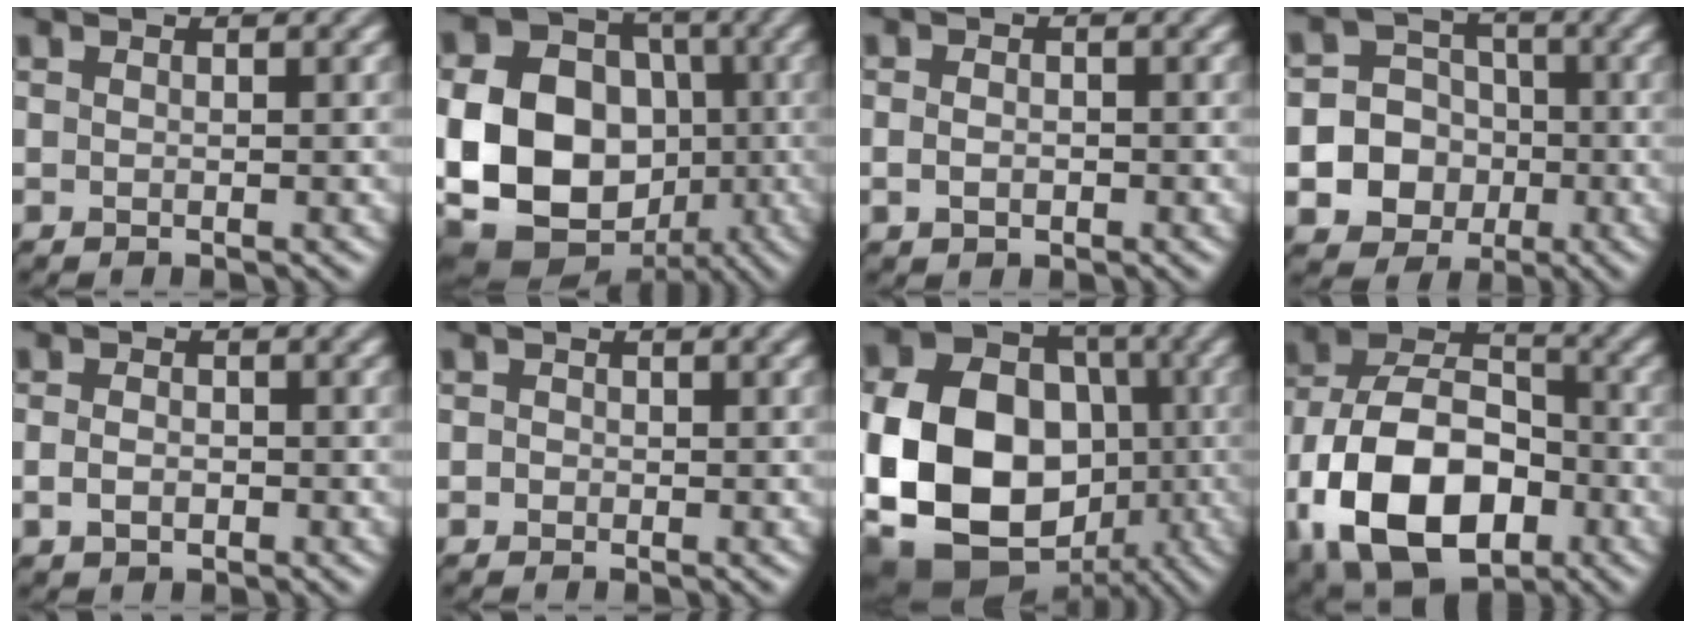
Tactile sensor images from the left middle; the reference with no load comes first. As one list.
[{"total": 14.0, "force": [-2.4, 10.9, 8.5], "torque": [-0.169, -0.004, -0.048]}, {"total": 1.4, "force": [-0.3, 1.0, 1.0], "torque": [-0.018, -0.001, -0.006]}, {"total": 10.7, "force": [-2.8, 9.9, 2.9], "torque": [-0.071, -0.012, -0.061]}, {"total": 1.8, "force": [-0.5, 1.2, 1.2], "torque": [-0.024, -0.002, -0.010]}, {"total": 0.6, "force": [-0.2, 0.6, 0.2], "torque": [0.000, -0.004, -0.006]}, {"total": 15.8, "force": [-3.5, 12.4, 9.2], "torque": [-0.183, -0.007, -0.061]}, {"total": 16.2, "force": [-5.7, 10.4, 11.1], "torque": [-0.224, -0.017, -0.113]}]